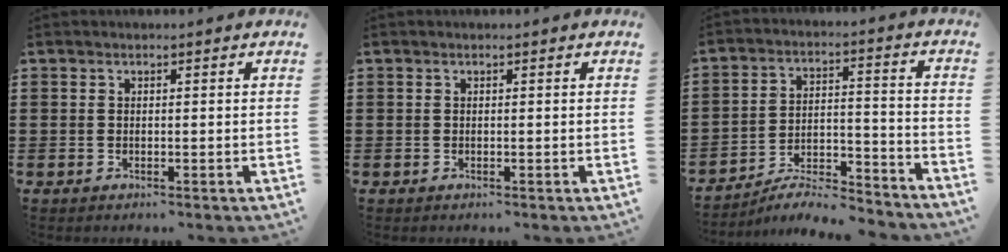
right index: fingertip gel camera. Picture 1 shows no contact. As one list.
[{"total": 0.0}, {"total": 6.4, "force": [-5.9, 0.9, 2.1], "torque": [-0.035, 0.003, -0.116]}]